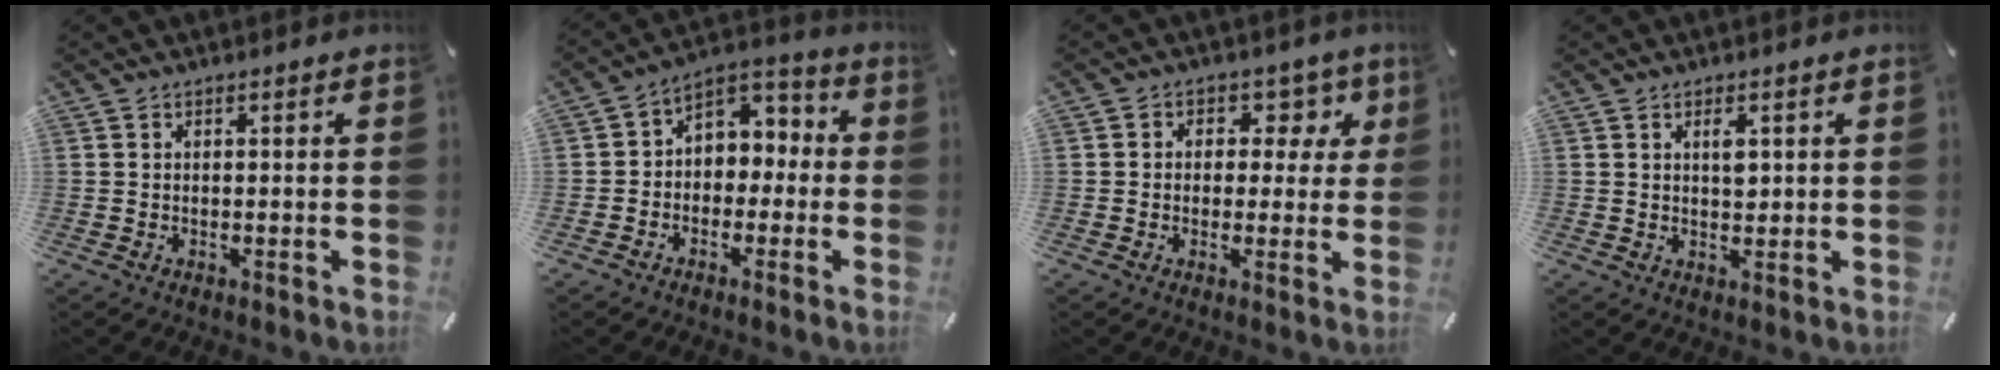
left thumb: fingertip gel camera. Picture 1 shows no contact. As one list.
[{"total": 5.8, "force": [-1.2, 5.5, 1.2], "torque": [-0.018, 0.012, -0.024]}, {"total": 7.1, "force": [1.4, 6.0, 3.5], "torque": [-0.035, -0.006, 0.019]}, {"total": 2.7, "force": [1.0, 1.5, 2.1], "torque": [-0.029, -0.003, 0.013]}]